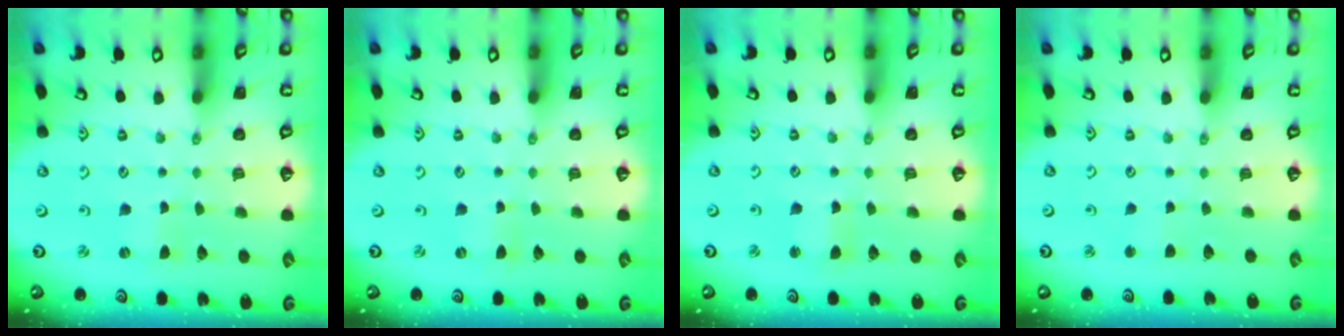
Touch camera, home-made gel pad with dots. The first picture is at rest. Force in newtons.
{"total": 0.0}
{"total": 2.2, "press": 2.2, "slide": 0.3}
{"total": 2.2, "press": 2.2, "slide": 0.3}